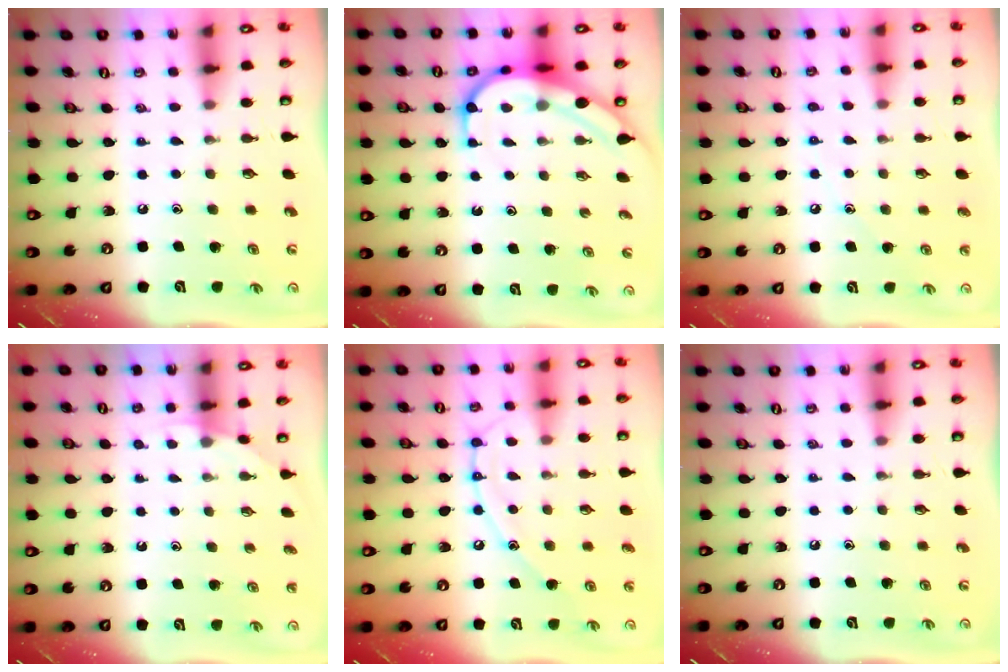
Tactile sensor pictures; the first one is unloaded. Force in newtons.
{"total": 8.1, "press": 8.0, "slide": 0.6}
{"total": 5.0, "press": 4.9, "slide": 0.6}
{"total": 2.7, "press": 2.7, "slide": 0.1}
{"total": 11.8, "press": 11.8, "slide": 1.0}
{"total": 0.0}